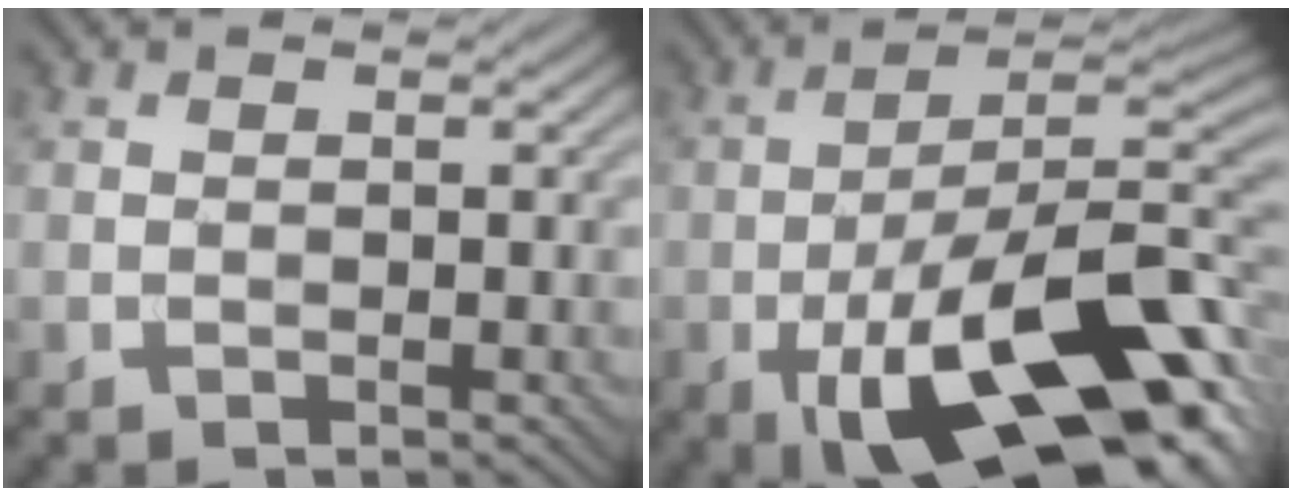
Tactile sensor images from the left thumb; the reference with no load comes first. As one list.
[{"total": 20.5, "force": [-8.7, 8.4, 16.6], "torque": [-0.259, -0.019, -0.145]}]